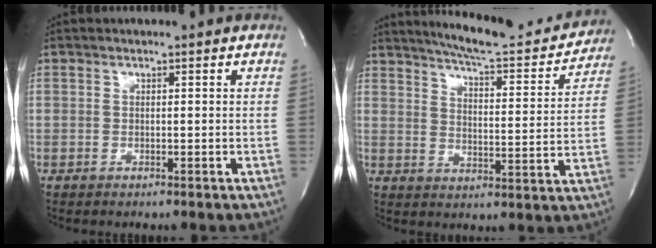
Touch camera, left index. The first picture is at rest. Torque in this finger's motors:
{"motor_torque": [0.34, -0.45, 0.22, 0.06]}